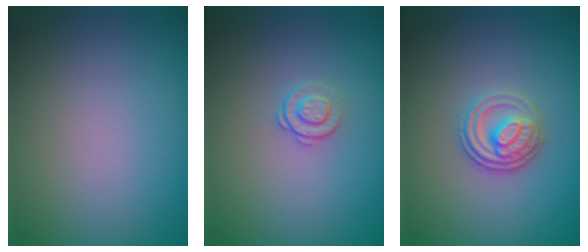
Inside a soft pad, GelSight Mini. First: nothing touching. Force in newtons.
{"total": 1.4, "press": 0.9, "slide": 1.0}
{"total": 3.3, "press": 2.7, "slide": 2.0}